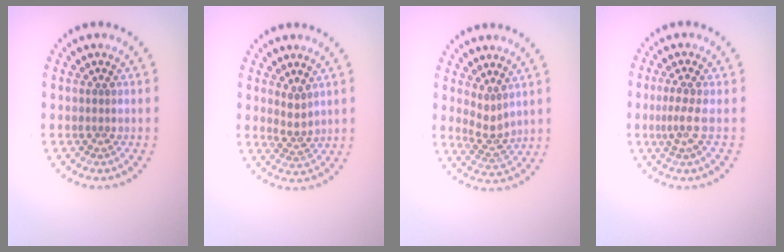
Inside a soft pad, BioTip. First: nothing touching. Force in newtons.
{"total": 1.8, "press": 1.3, "slide": 1.3}
{"total": 2.1, "press": 1.5, "slide": 1.5}
{"total": 2.1, "press": 1.5, "slide": 1.5}